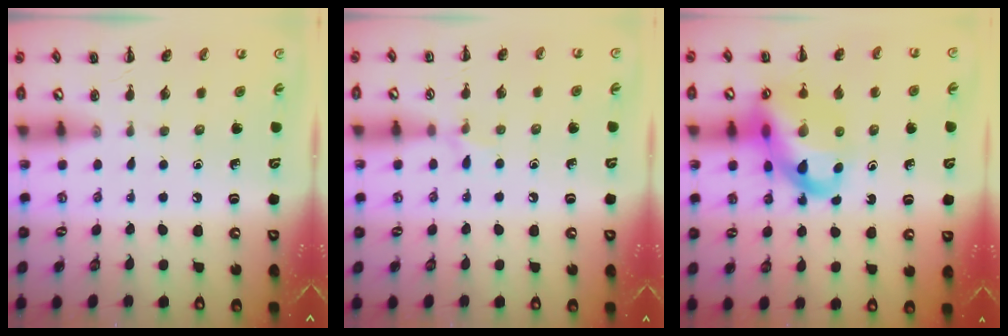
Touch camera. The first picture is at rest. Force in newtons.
{"total": 4.9, "press": 4.6, "slide": 1.7}
{"total": 17.7, "press": 17.3, "slide": 3.7}